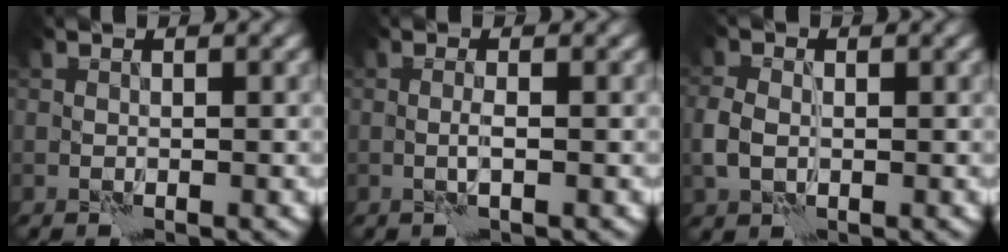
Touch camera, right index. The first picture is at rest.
{"total": 0.9, "force": [0.1, -0.2, 0.8], "torque": [-0.017, -0.001, 0.000]}
{"total": 2.5, "force": [0.0, 1.8, 1.7], "torque": [-0.043, -0.001, -0.004]}